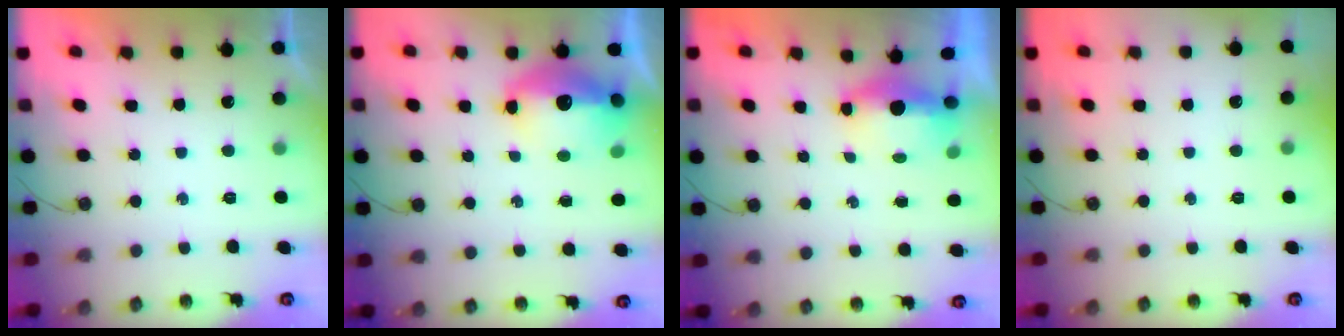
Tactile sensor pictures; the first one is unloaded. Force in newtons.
{"total": 14.1, "press": 14.0, "slide": 1.2}
{"total": 12.8, "press": 6.2, "slide": 11.2}
{"total": 0.0}